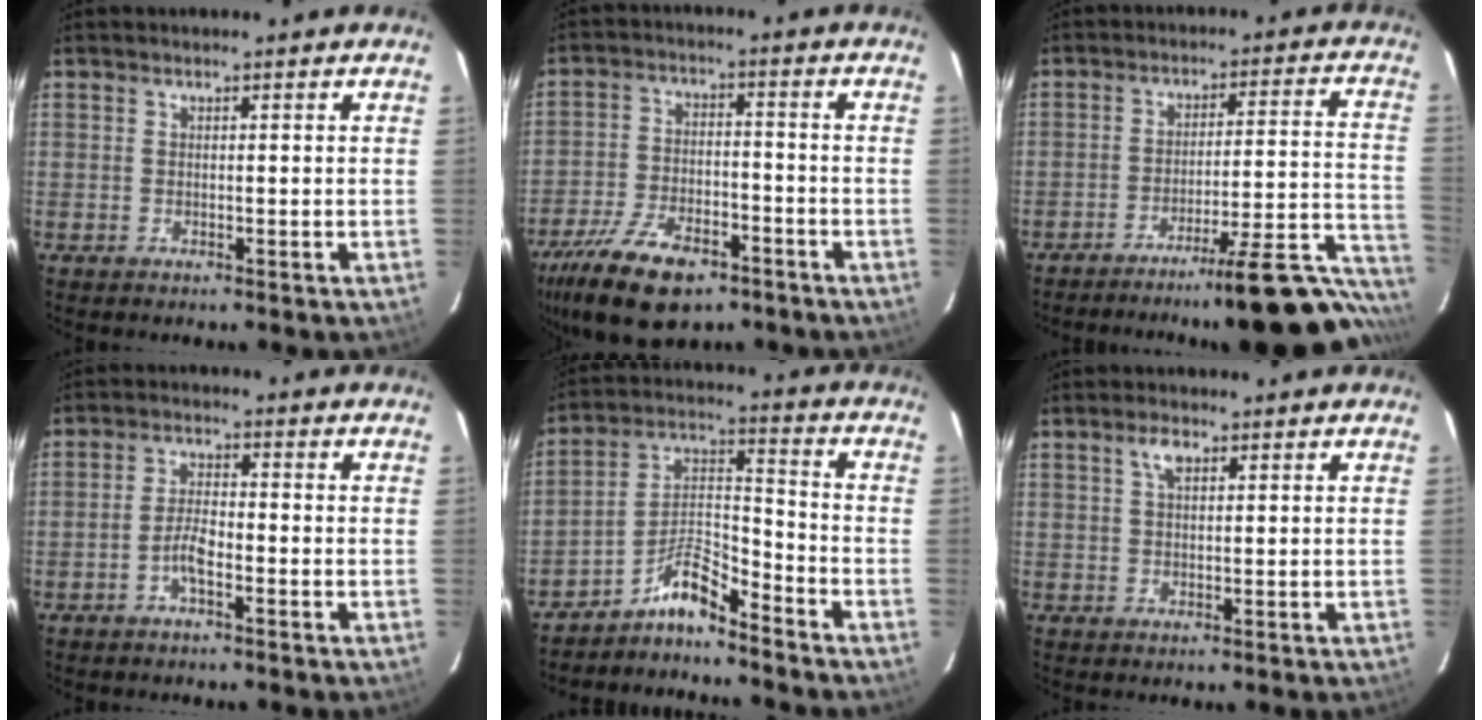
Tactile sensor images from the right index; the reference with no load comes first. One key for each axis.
{"total": 16.4, "fx": -10.8, "fy": 7.6, "fz": 9.7, "tx": -0.217, "ty": -0.024, "tz": -0.184}
{"total": 20.9, "fx": -17.2, "fy": 1.5, "fz": 11.9, "tx": -0.131, "ty": -0.008, "tz": -0.238}
{"total": 3.8, "fx": -2.0, "fy": 1.1, "fz": 3.0, "tx": -0.069, "ty": 0.008, "tz": -0.040}
{"total": 7.4, "fx": -6.5, "fy": 1.0, "fz": 3.4, "tx": -0.075, "ty": 0.034, "tz": -0.129}
{"total": 2.5, "fx": 1.2, "fy": 1.2, "fz": 1.9, "tx": -0.036, "ty": 0.007, "tz": 0.023}